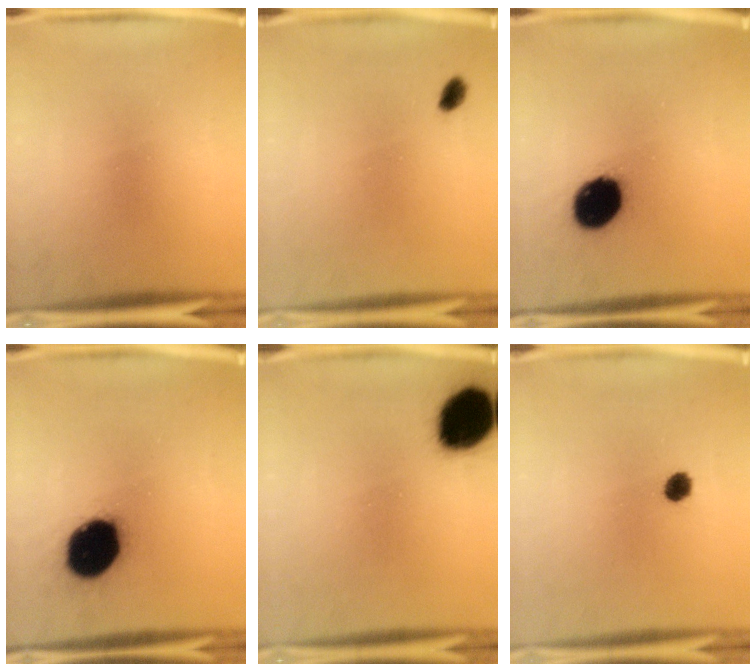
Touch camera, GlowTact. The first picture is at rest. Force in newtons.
{"total": 1.9}
{"total": 14.8}
{"total": 19.4}
{"total": 16.5}
{"total": 2.9}